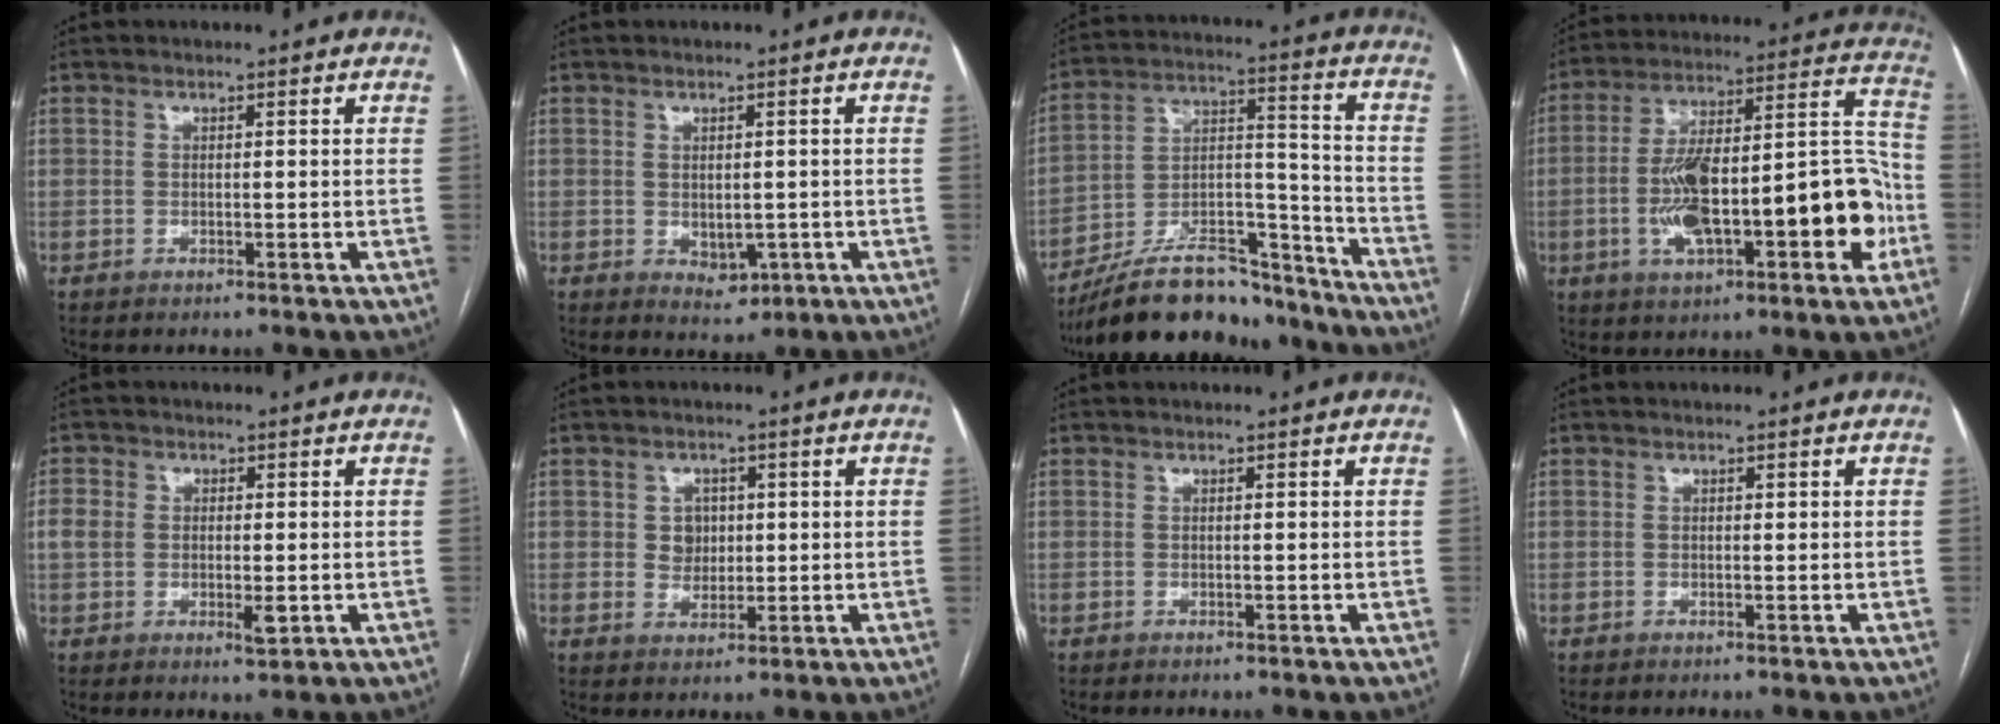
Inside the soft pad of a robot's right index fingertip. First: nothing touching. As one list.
[{"total": 3.1, "force": [-0.7, 2.0, 2.2], "torque": [-0.028, -0.005, 0.003]}, {"total": 19.3, "force": [-17.0, 5.6, 7.2], "torque": [-0.133, 0.032, -0.285]}, {"total": 23.3, "force": [-5.6, 6.3, 21.7], "torque": [-0.314, 0.039, -0.075]}, {"total": 5.3, "force": [-0.4, 3.2, 4.2], "torque": [-0.074, 0.000, -0.003]}, {"total": 3.3, "force": [0.5, 2.9, 1.4], "torque": [-0.018, 0.007, 0.013]}, {"total": 0.0}, {"total": 0.0}]